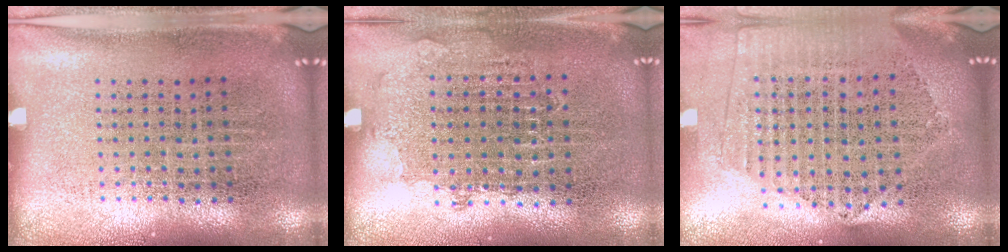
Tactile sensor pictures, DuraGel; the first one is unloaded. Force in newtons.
{"total": 0.8, "press": 0.7, "slide": 0.2}
{"total": 2.0, "press": 1.8, "slide": 0.9}